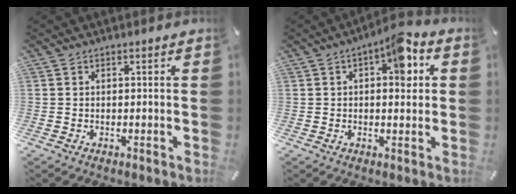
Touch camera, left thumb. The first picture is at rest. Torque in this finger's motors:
{"motor_torque": [0.22, 0.13, 0.50, 0.49, 0.10]}